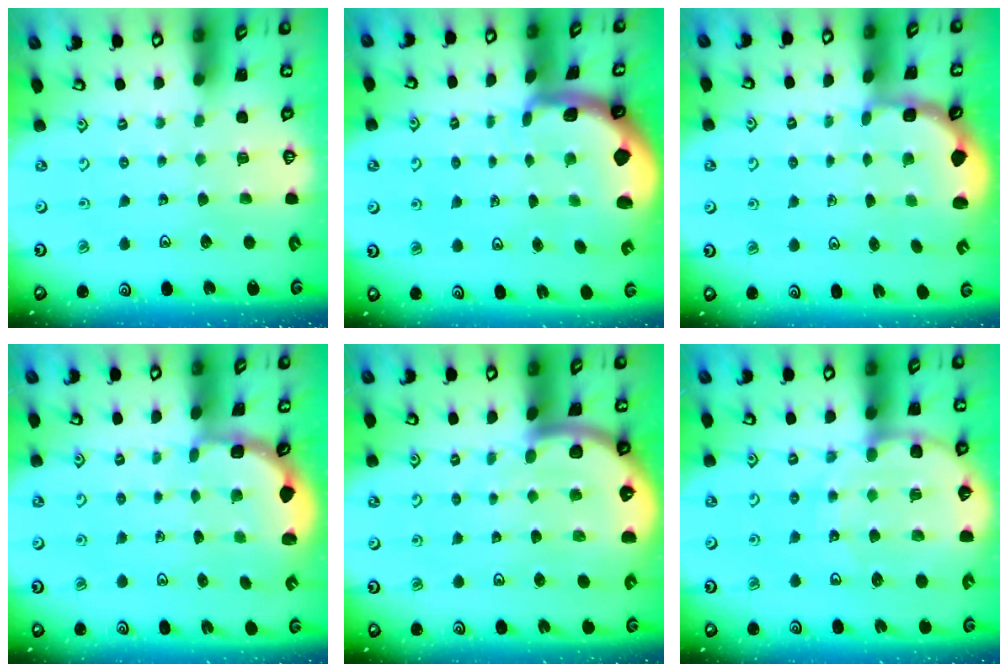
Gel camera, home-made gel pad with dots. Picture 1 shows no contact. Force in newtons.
{"total": 1.9, "press": 1.9, "slide": 0.4}
{"total": 2.6, "press": 1.8, "slide": 1.9}
{"total": 2.5, "press": 1.9, "slide": 1.6}
{"total": 5.4, "press": 5.4, "slide": 0.9}
{"total": 11.9, "press": 11.5, "slide": 3.2}